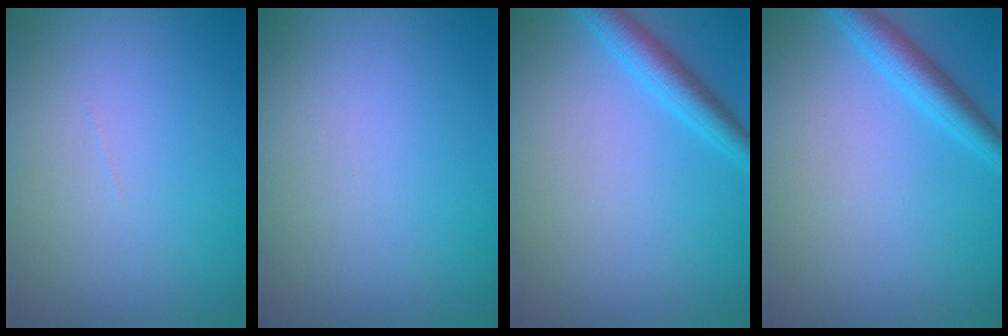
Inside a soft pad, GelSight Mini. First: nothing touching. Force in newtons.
{"total": 0.0}
{"total": 3.0, "press": 3.0, "slide": 0.2}
{"total": 3.0, "press": 3.0, "slide": 0.2}